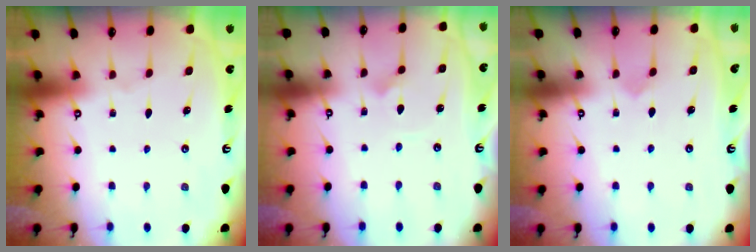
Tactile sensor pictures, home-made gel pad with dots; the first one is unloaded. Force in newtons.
{"total": 2.2, "press": 2.2, "slide": 0.1}
{"total": 2.8, "press": 2.8, "slide": 0.3}